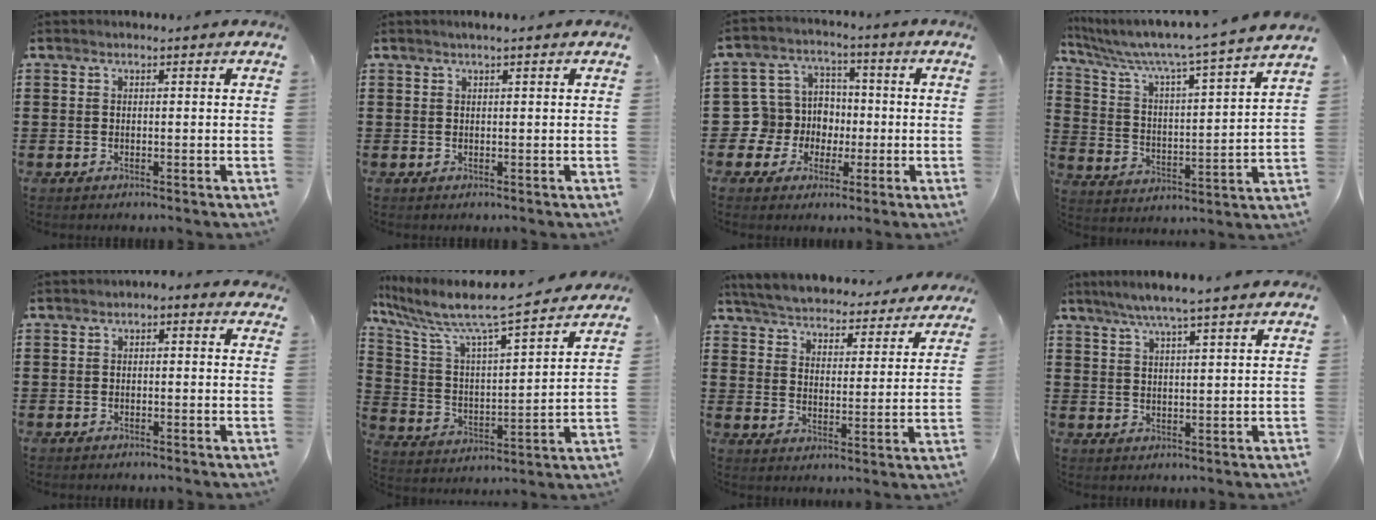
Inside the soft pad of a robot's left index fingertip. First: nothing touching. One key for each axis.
{"total": 0.7, "fx": 0.4, "fy": 0.0, "fz": 0.5, "tx": -0.009, "ty": 0.000, "tz": 0.006}
{"total": 8.0, "fx": -0.9, "fy": 7.8, "fz": 1.3, "tx": -0.080, "ty": 0.002, "tz": -0.016}
{"total": 6.2, "fx": 5.4, "fy": -0.7, "fz": 2.9, "tx": -0.083, "ty": -0.051, "tz": 0.080}
{"total": 0.9, "fx": -0.4, "fy": 0.7, "fz": 0.3, "tx": -0.009, "ty": 0.004, "tz": -0.010}
{"total": 8.9, "fx": 7.8, "fy": 0.1, "fz": 4.2, "tx": -0.119, "ty": -0.063, "tz": 0.124}
{"total": 5.0, "fx": 5.0, "fy": -0.1, "fz": 0.2, "tx": -0.033, "ty": -0.043, "tz": 0.083}
{"total": 5.0, "fx": 4.2, "fy": -0.5, "fz": 2.6, "tx": -0.063, "ty": -0.010, "tz": 0.074}